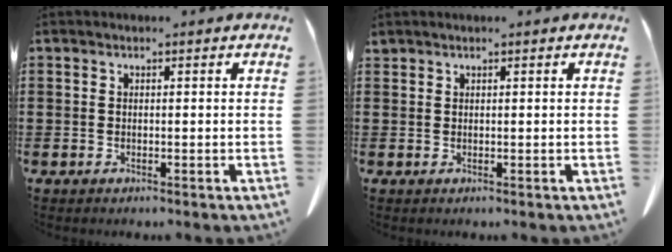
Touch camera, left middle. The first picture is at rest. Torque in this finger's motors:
{"motor_torque": [0.21, 0.07, 0.01, 0.00]}